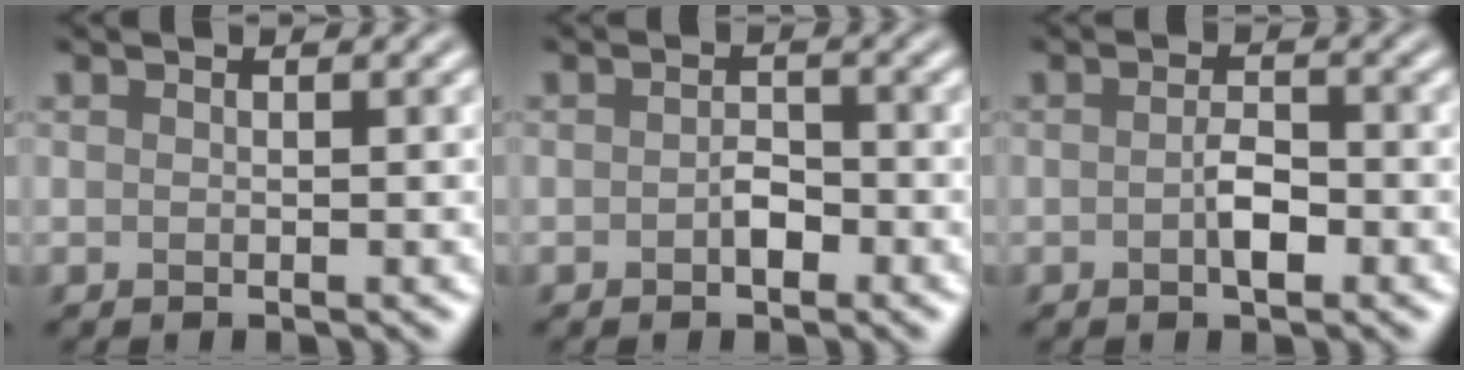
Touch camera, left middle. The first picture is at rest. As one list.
[{"total": 1.6, "force": [-0.5, 1.0, 1.2], "torque": [-0.023, 0.001, -0.011]}, {"total": 2.1, "force": [-0.6, 0.9, 1.8], "torque": [-0.034, 0.001, -0.014]}]